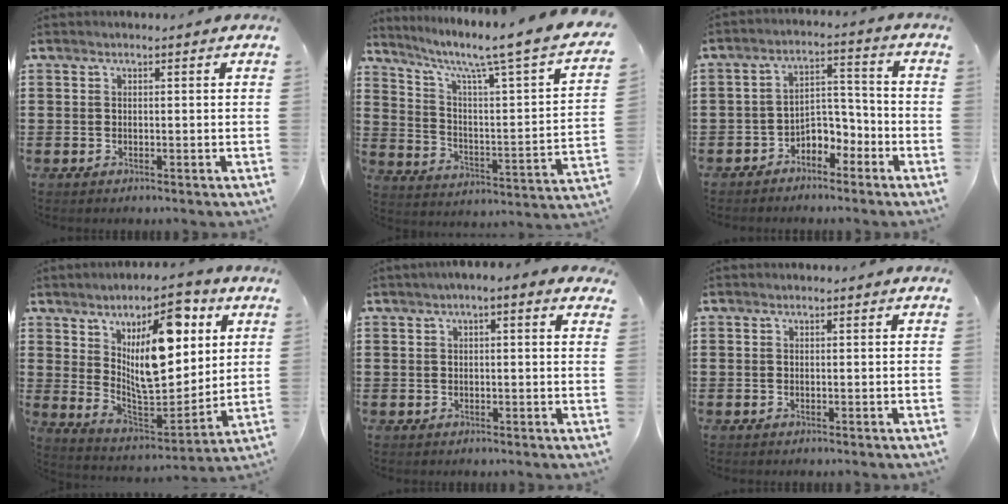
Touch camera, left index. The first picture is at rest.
{"total": 6.5, "force": [4.6, 0.0, 4.6], "torque": [-0.099, -0.048, 0.061]}
{"total": 4.7, "force": [-3.8, 2.2, 1.6], "torque": [-0.032, 0.016, -0.074]}
{"total": 13.1, "force": [4.9, 5.8, 10.7], "torque": [-0.162, -0.018, 0.082]}
{"total": 1.3, "force": [0.2, 0.7, 1.1], "torque": [-0.023, 0.005, 0.000]}
{"total": 0.0}